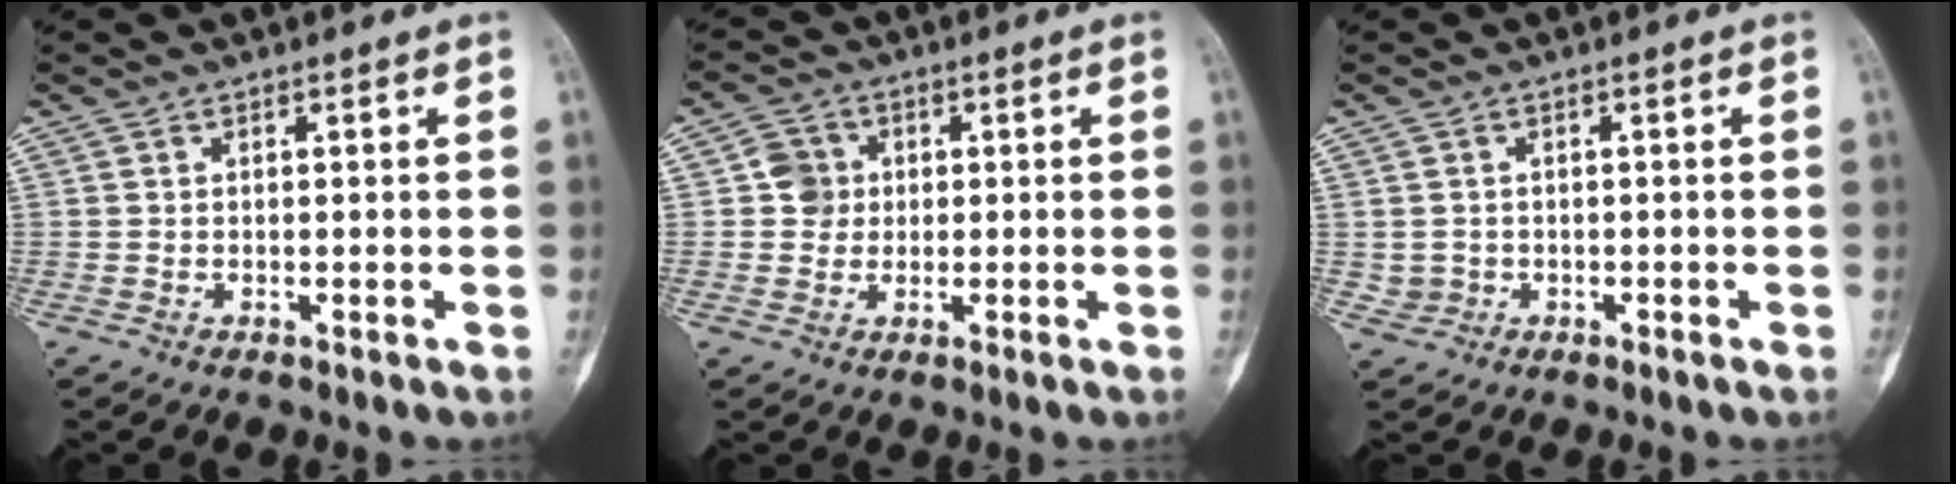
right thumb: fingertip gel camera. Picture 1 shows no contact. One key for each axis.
{"total": 4.4, "fx": 0.4, "fy": 4.2, "fz": 1.2, "tx": 0.004, "ty": 0.006, "tz": 0.001}
{"total": 1.9, "fx": -0.2, "fy": 1.9, "fz": 0.3, "tx": 0.002, "ty": 0.006, "tz": 0.000}